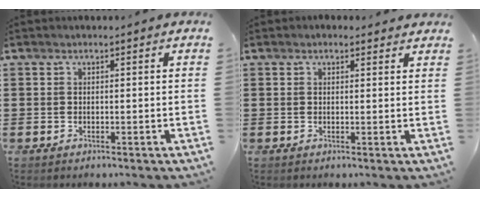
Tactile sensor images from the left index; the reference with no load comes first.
{"total": 1.3, "force": [1.1, 0.5, 0.3], "torque": [-0.009, 0.005, 0.021]}